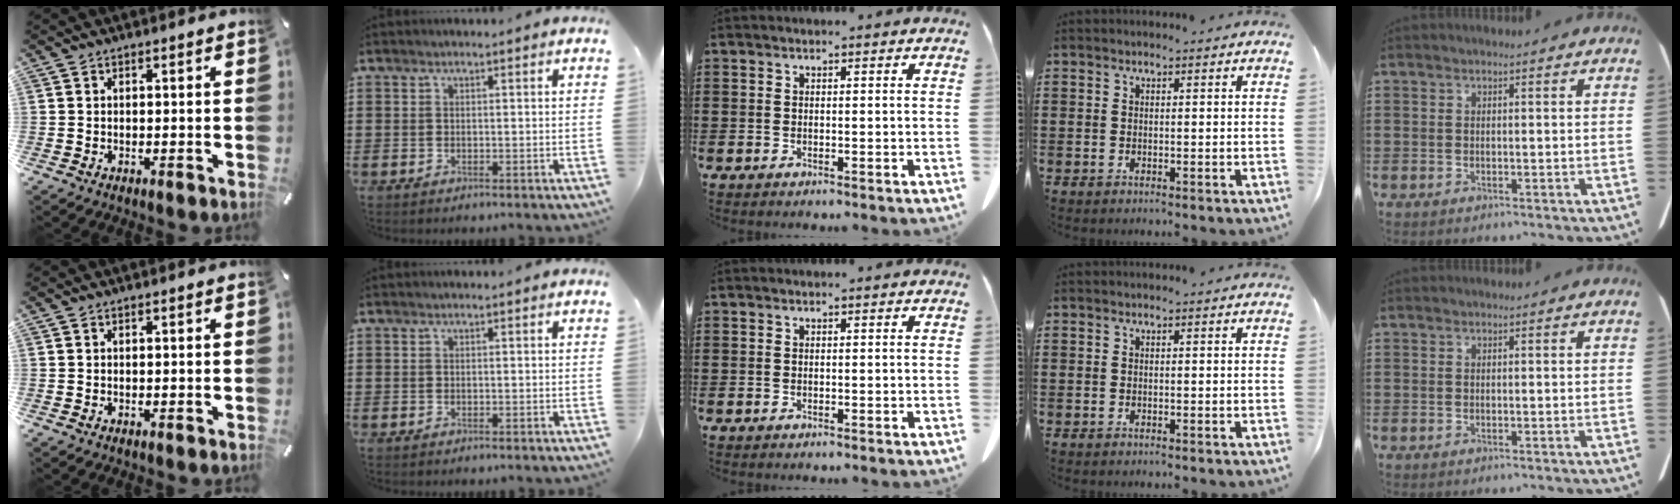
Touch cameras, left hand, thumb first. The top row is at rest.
{}